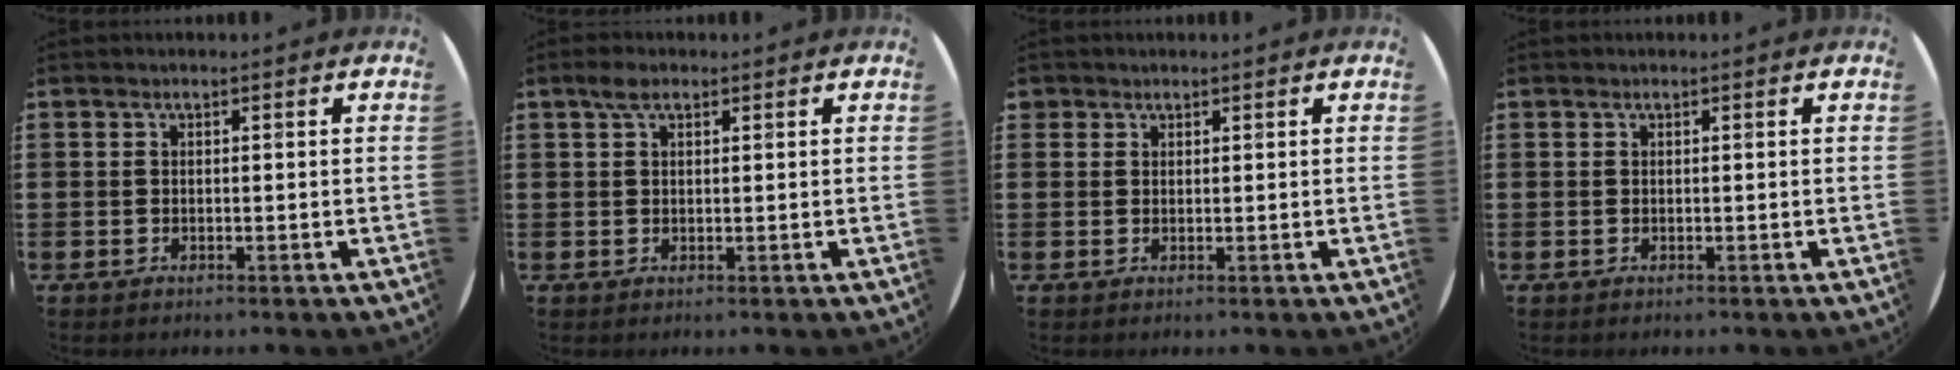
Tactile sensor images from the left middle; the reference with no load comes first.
{"total": 2.2, "force": [1.4, 1.0, 1.3], "torque": [-0.022, 0.003, 0.023]}
{"total": 1.0, "force": [0.9, 0.5, -0.1], "torque": [-0.001, 0.002, 0.018]}
{"total": 0.0}